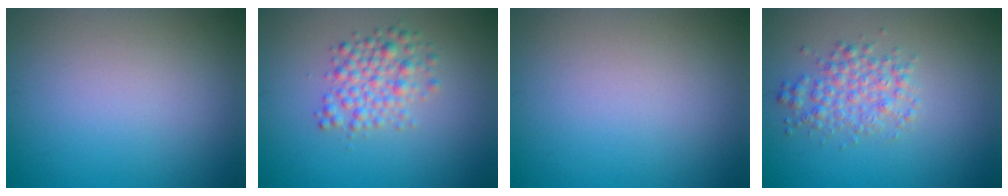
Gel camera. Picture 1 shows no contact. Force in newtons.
{"total": 3.2, "press": 3.2, "slide": 0.1}
{"total": 0.0}
{"total": 3.0, "press": 3.0, "slide": 0.1}